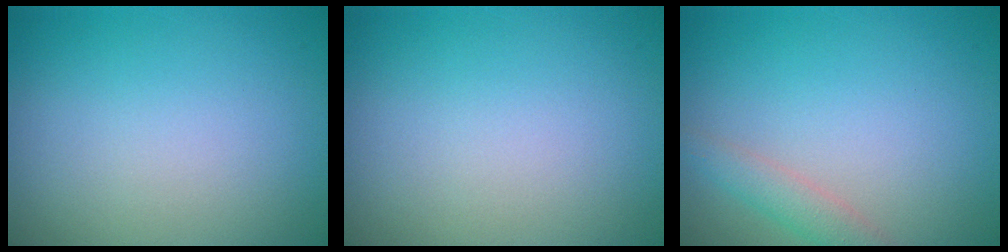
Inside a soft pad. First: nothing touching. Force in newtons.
{"total": 0.0}
{"total": 1.9, "press": 1.9, "slide": 0.0}